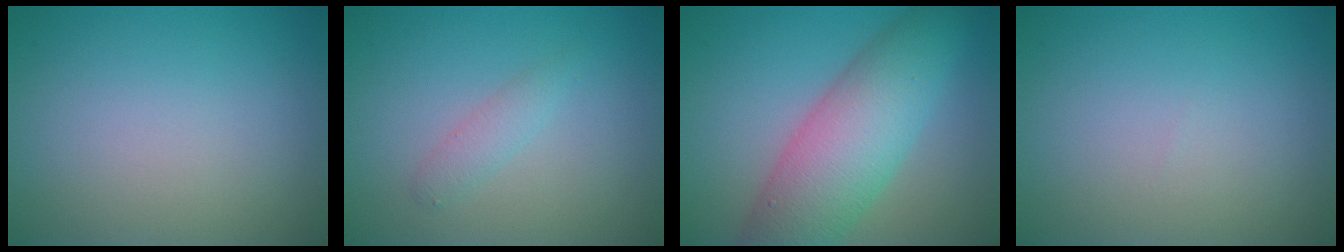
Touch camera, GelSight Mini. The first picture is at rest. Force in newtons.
{"total": 1.4, "press": 1.4, "slide": 0.0}
{"total": 8.4, "press": 8.4, "slide": 0.0}
{"total": 0.0}